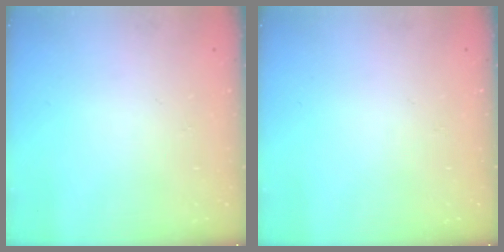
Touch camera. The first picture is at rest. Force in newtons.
{"total": 0.0}